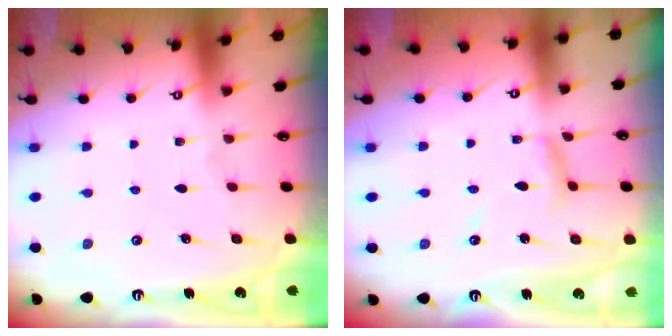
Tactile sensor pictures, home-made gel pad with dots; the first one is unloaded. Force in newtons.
{"total": 7.2, "press": 7.2, "slide": 0.5}